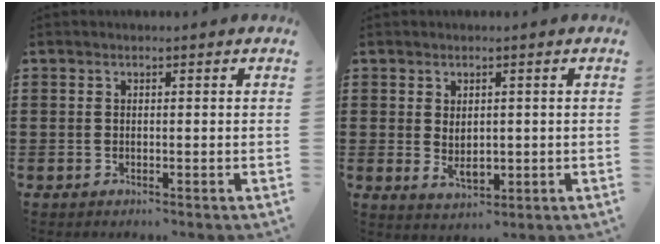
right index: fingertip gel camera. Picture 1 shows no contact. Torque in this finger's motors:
{"motor_torque": [2.14, 0.00, 0.31, 0.09]}